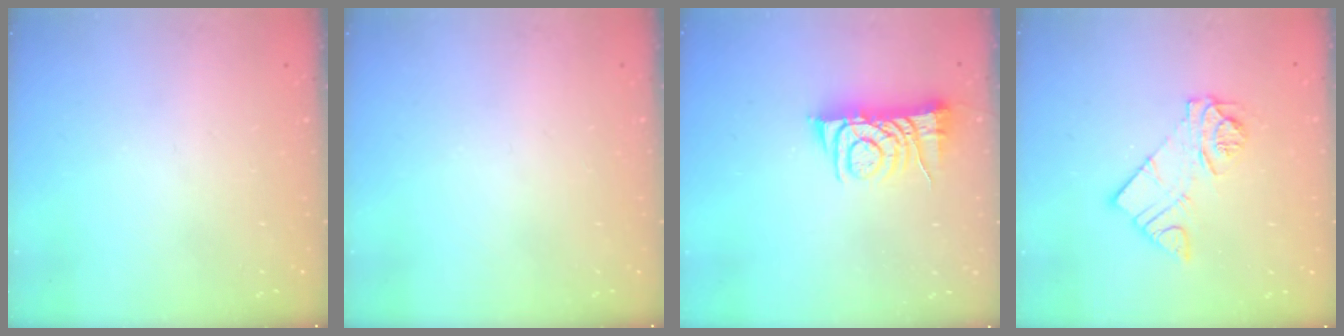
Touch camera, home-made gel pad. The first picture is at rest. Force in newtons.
{"total": 0.0}
{"total": 7.4, "press": 7.3, "slide": 1.0}
{"total": 9.9, "press": 9.9, "slide": 0.7}